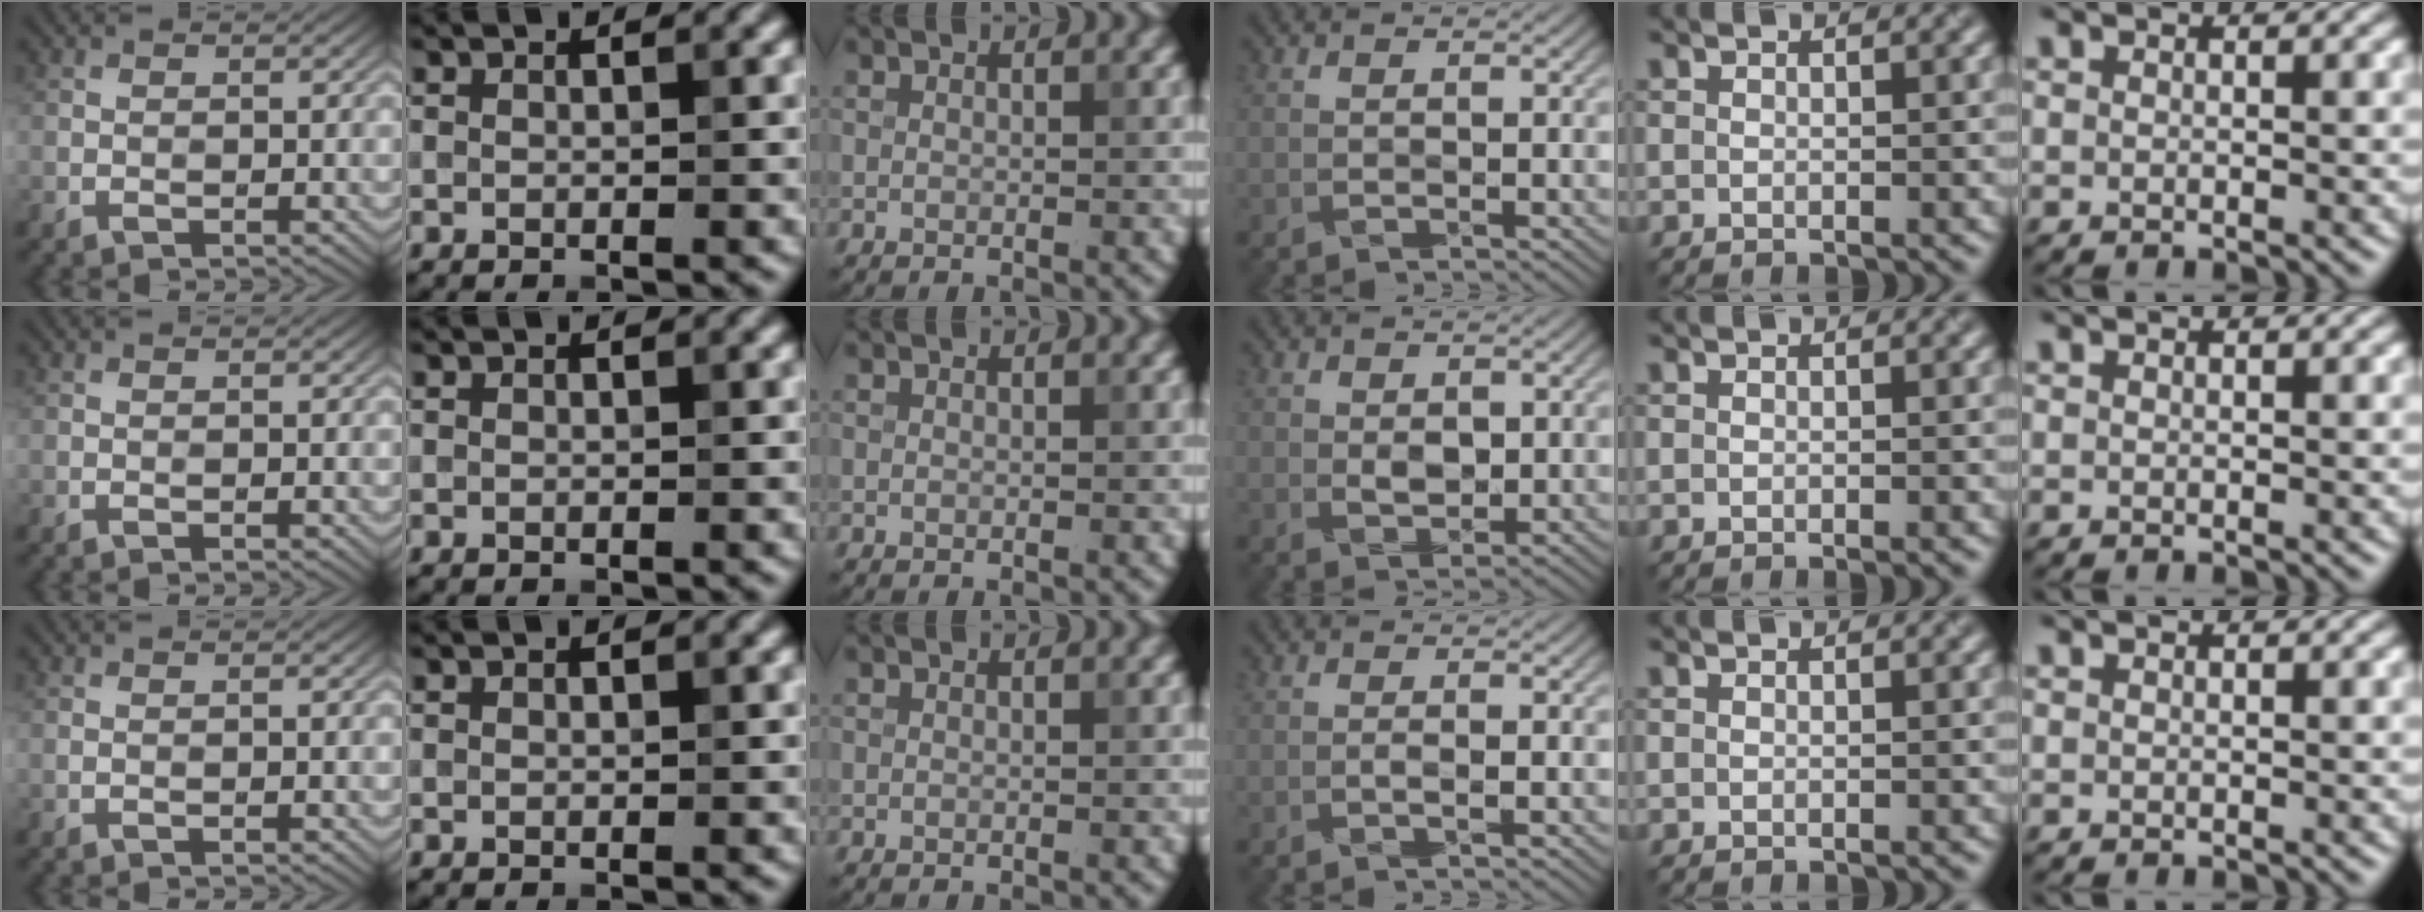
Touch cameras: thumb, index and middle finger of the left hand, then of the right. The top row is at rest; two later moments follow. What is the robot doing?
{"motion": "wrap", "object": "bandana"}